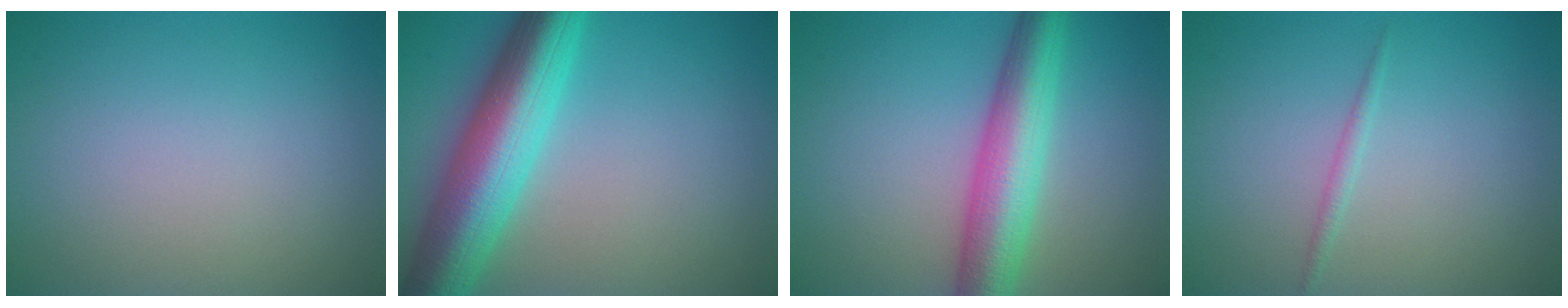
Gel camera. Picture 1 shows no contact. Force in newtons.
{"total": 9.8, "press": 9.8, "slide": 0.4}
{"total": 7.0, "press": 7.0, "slide": 0.0}
{"total": 0.8, "press": 0.8, "slide": 0.0}